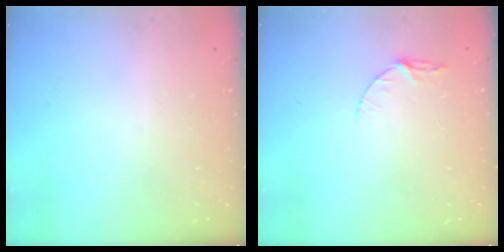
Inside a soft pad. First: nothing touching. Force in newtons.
{"total": 5.2, "press": 5.1, "slide": 0.6}